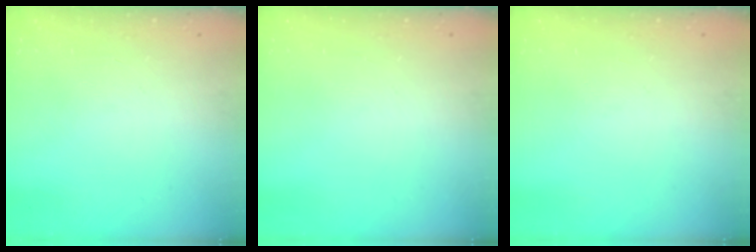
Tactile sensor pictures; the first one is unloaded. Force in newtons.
{"total": 0.0}
{"total": 0.0}